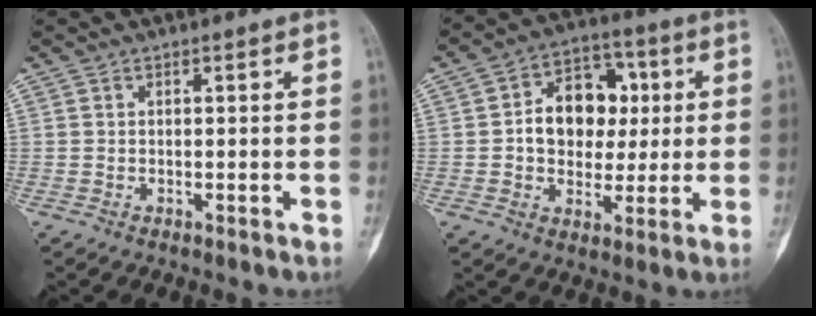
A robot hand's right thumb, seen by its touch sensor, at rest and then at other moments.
{"total": 13.3, "force": [1.4, 10.0, 8.6], "torque": [-0.084, 0.017, 0.019]}